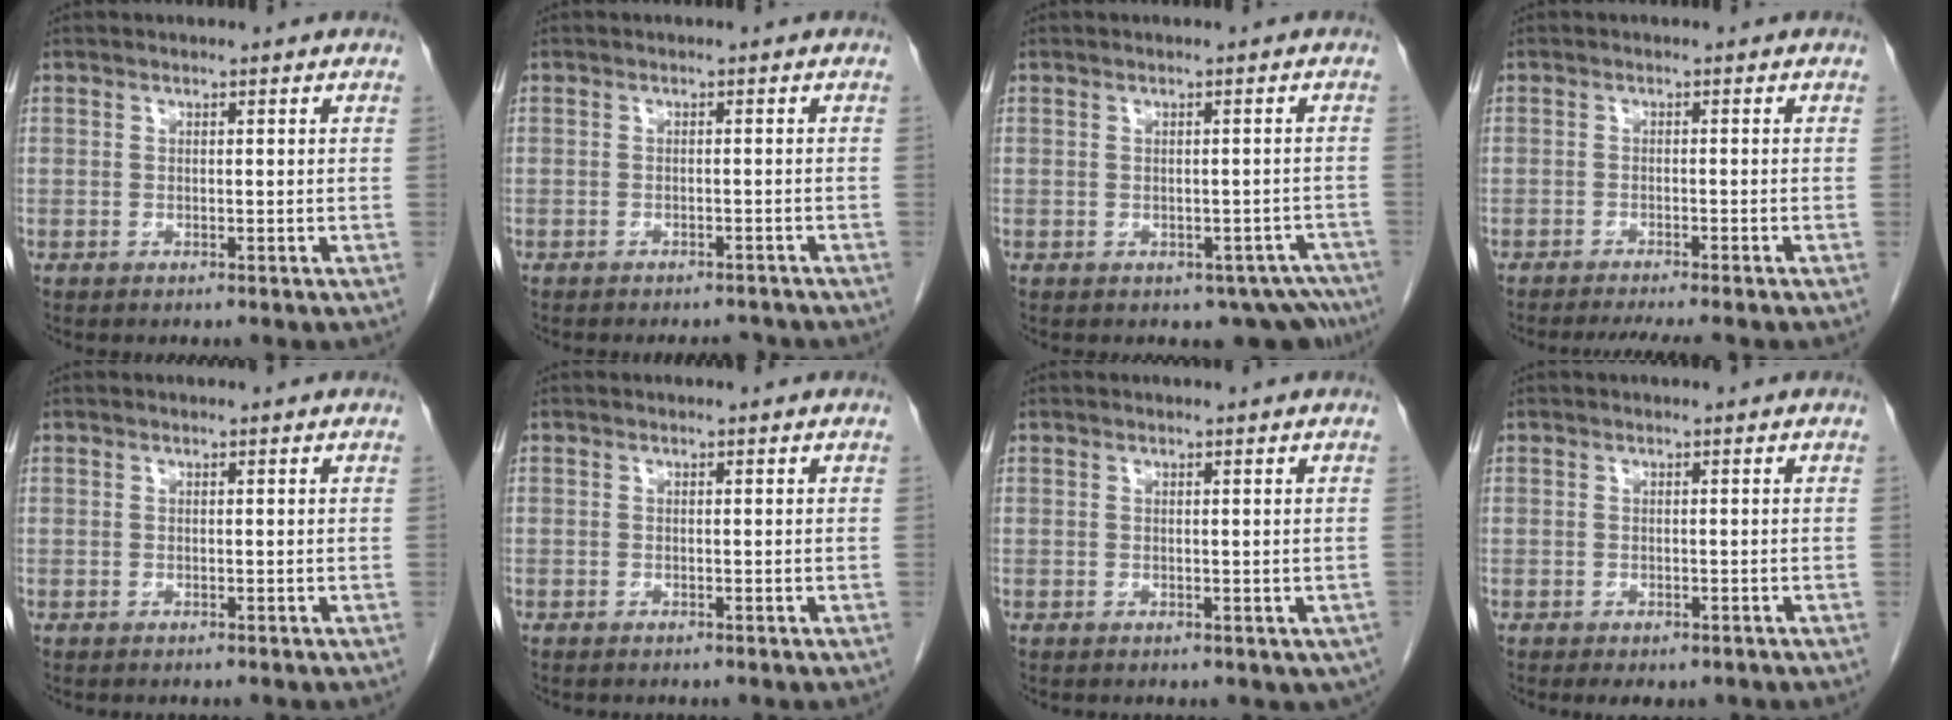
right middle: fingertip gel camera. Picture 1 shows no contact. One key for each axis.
{"total": 4.5, "fx": -4.1, "fy": 1.4, "fz": 1.3, "tx": -0.012, "ty": -0.002, "tz": -0.051}
{"total": 6.2, "fx": -4.6, "fy": 3.6, "fz": 2.1, "tx": 0.008, "ty": 0.008, "tz": -0.052}
{"total": 6.8, "fx": -5.9, "fy": 0.1, "fz": 3.3, "tx": -0.037, "ty": -0.010, "tz": -0.085}
{"total": 0.0}
{"total": 0.0}
{"total": 1.4, "fx": -0.2, "fy": 1.2, "fz": 0.8, "tx": -0.003, "ty": 0.002, "tz": 0.006}
{"total": 3.1, "fx": -2.2, "fy": 1.6, "fz": 1.4, "tx": -0.011, "ty": -0.003, "tz": -0.024}